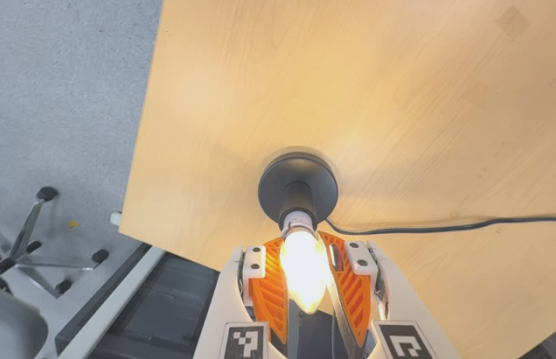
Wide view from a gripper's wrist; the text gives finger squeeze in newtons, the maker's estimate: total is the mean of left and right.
{"total": 24.2, "left": 24.4, "right": 23.9}